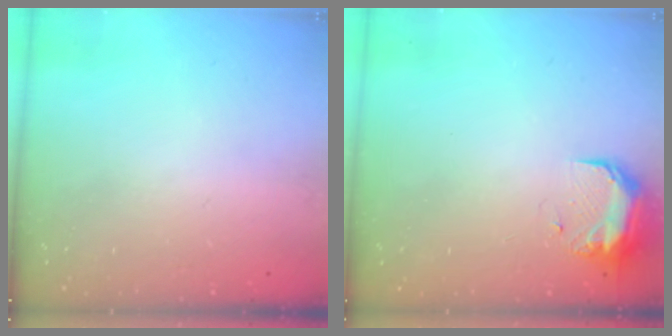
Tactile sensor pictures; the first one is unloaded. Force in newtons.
{"total": 9.3, "press": 9.1, "slide": 1.9}